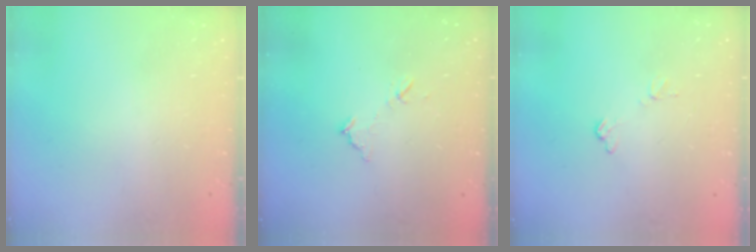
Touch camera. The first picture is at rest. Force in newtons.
{"total": 7.0, "press": 7.0, "slide": 0.3}
{"total": 5.5, "press": 5.5, "slide": 0.3}